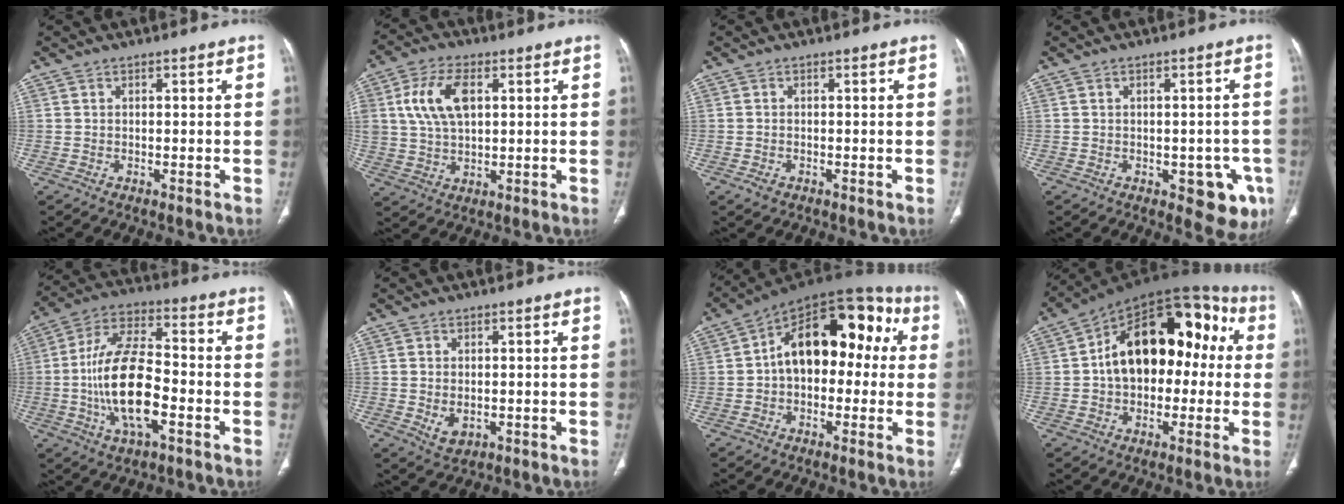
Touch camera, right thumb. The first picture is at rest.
{"total": 10.7, "force": [2.9, 6.3, 8.2], "torque": [-0.157, 0.003, 0.056]}
{"total": 1.4, "force": [-0.8, 0.9, 0.7], "torque": [-0.016, 0.001, -0.011]}
{"total": 7.6, "force": [-3.0, 3.8, 5.9], "torque": [-0.038, 0.002, -0.030]}
{"total": 16.7, "force": [-3.8, 7.1, 14.6], "torque": [-0.281, 0.026, -0.071]}
{"total": 3.6, "force": [-0.5, 2.4, 2.6], "torque": [-0.043, -0.007, 0.003]}
{"total": 19.2, "force": [2.2, 11.6, 15.1], "torque": [-0.180, 0.057, 0.019]}
{"total": 21.6, "force": [1.5, 13.6, 16.7], "torque": [-0.213, 0.052, 0.014]}